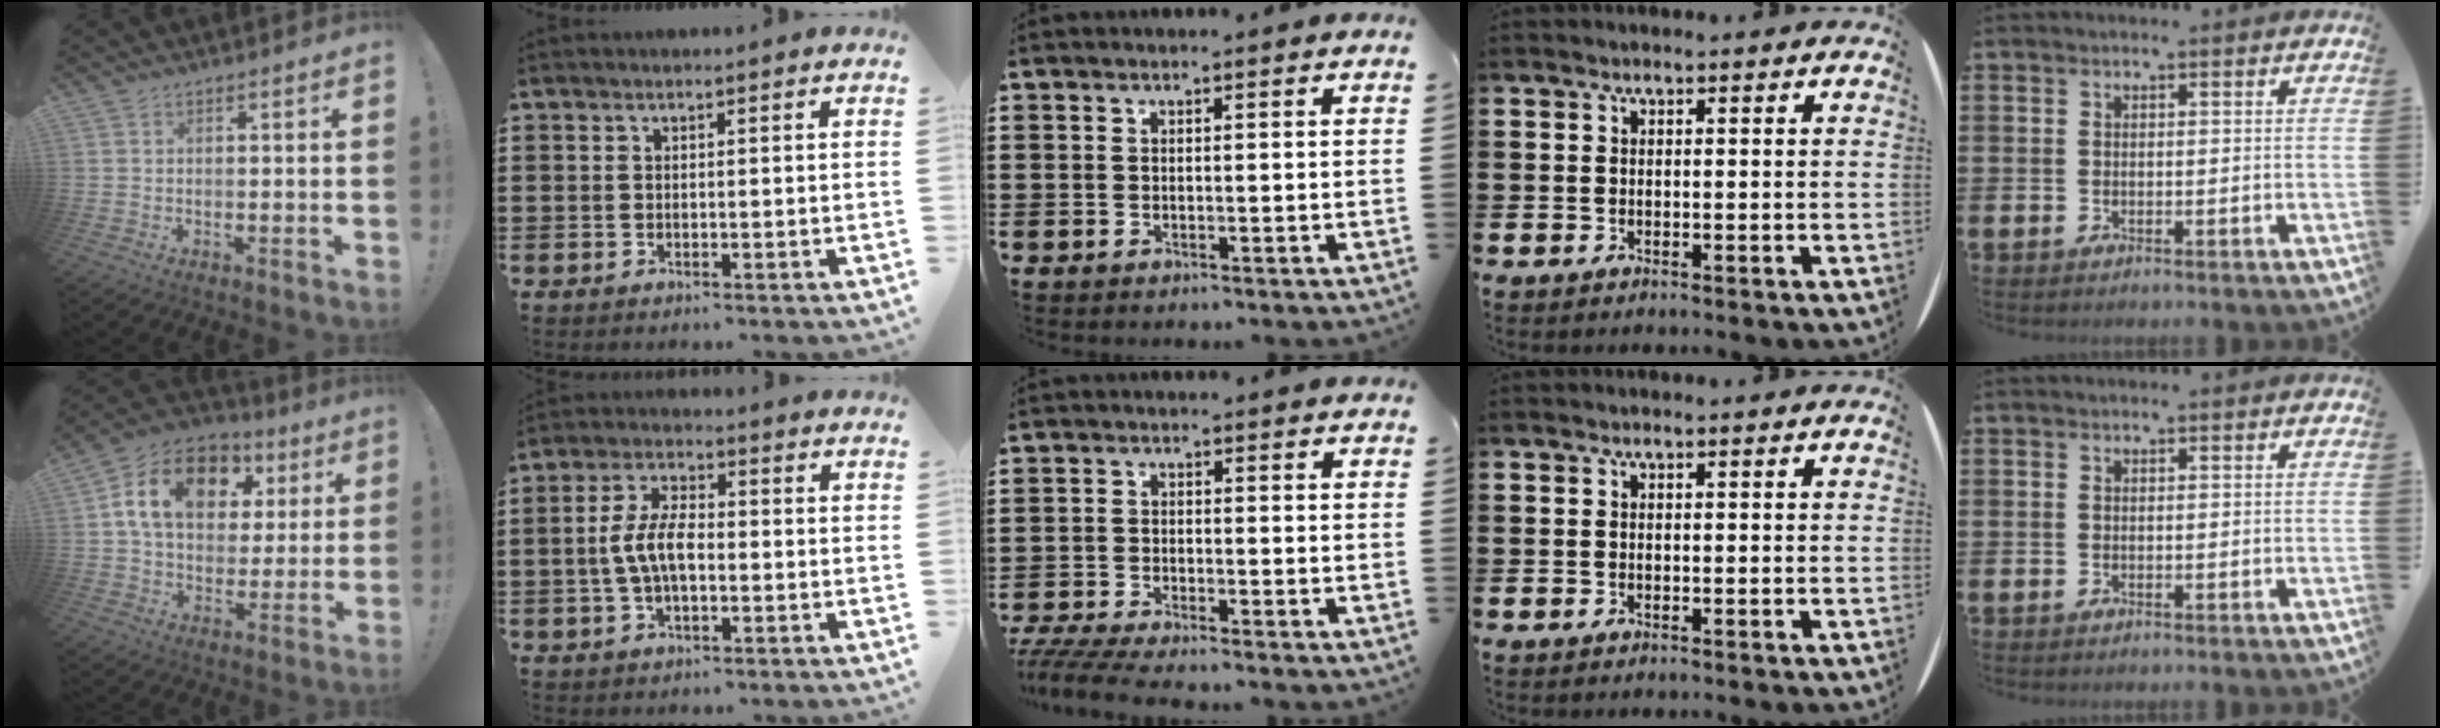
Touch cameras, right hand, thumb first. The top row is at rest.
{"thumb": {"total": 17.2, "force": [5.9, 12.0, 10.9], "torque": [-0.169, -0.010, 0.108]}, "index": {"total": 6.6, "force": [-0.7, 3.1, 5.8], "torque": [-0.131, -0.001, -0.020]}, "middle": {"total": 3.8, "force": [-3.5, 0.1, 1.3], "torque": [-0.043, -0.015, -0.076]}}